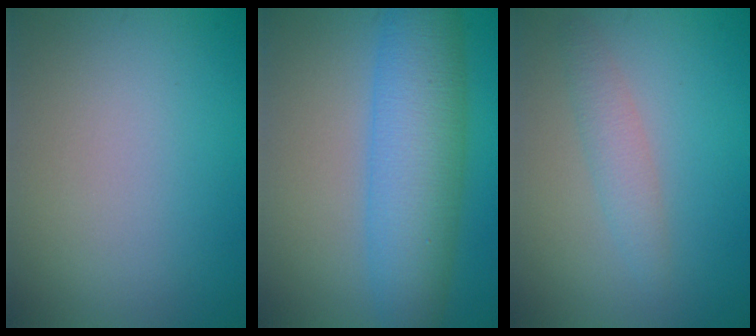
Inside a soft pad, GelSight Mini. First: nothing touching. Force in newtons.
{"total": 7.9, "press": 7.9, "slide": 0.1}
{"total": 2.0, "press": 2.0, "slide": 0.0}